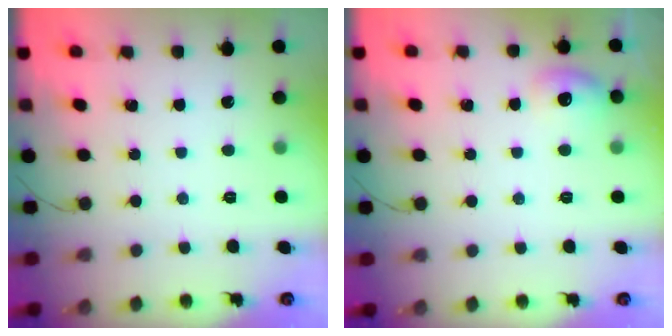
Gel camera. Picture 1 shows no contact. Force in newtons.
{"total": 7.1, "press": 6.9, "slide": 1.5}